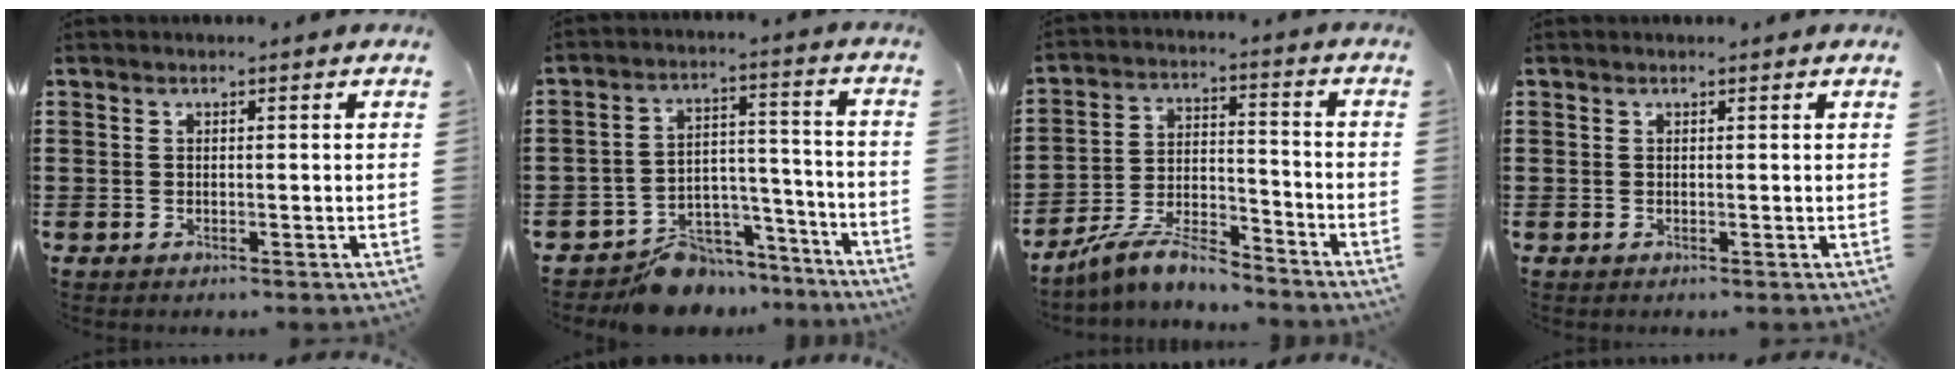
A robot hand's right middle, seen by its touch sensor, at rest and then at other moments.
{"total": 9.0, "force": [-8.3, 3.3, 1.5], "torque": [-0.012, 0.042, -0.153]}
{"total": 7.8, "force": [-7.0, 1.3, 3.0], "torque": [-0.066, 0.008, -0.139]}
{"total": 0.0}